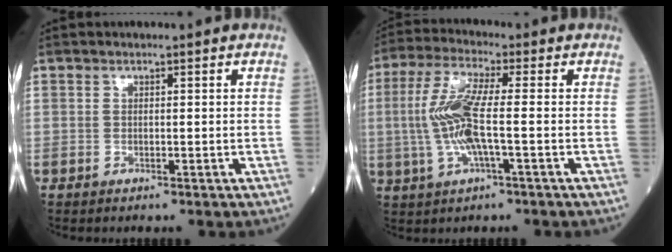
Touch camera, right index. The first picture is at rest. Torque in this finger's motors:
{"motor_torque": [0.70, 0.31, 0.29, 0.21]}